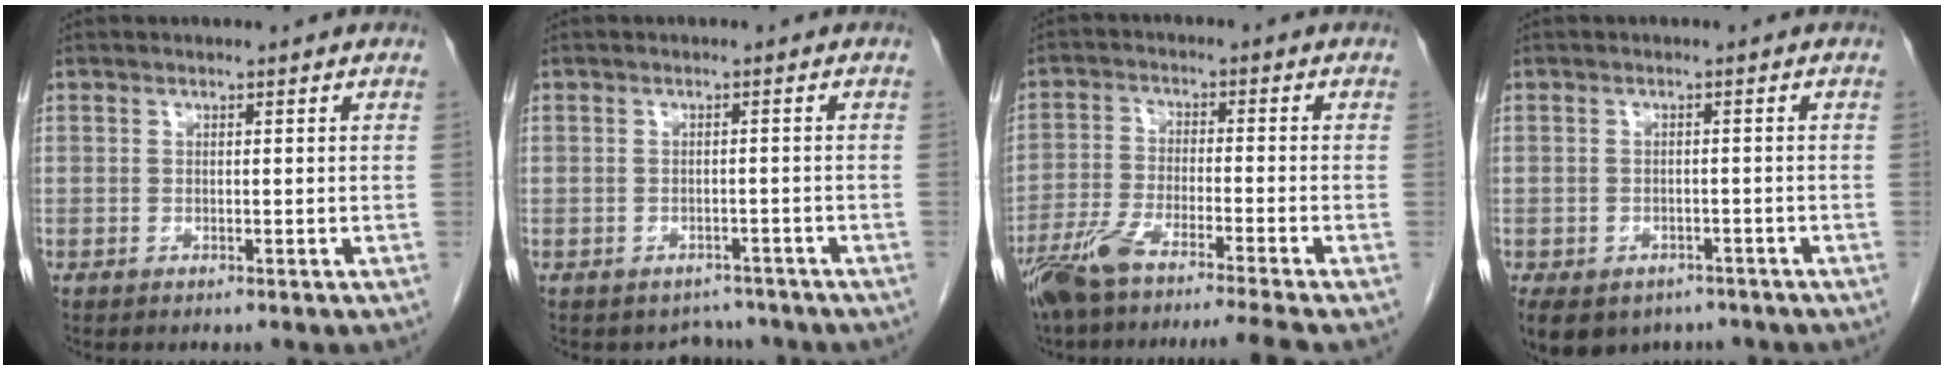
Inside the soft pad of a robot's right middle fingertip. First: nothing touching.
{"total": 3.0, "force": [-2.6, 1.5, -0.4], "torque": [0.006, 0.012, -0.034]}
{"total": 12.2, "force": [-10.0, -1.0, 6.9], "torque": [-0.117, -0.025, -0.166]}
{"total": 14.6, "force": [-8.8, 10.3, 5.5], "torque": [-0.158, -0.003, -0.104]}